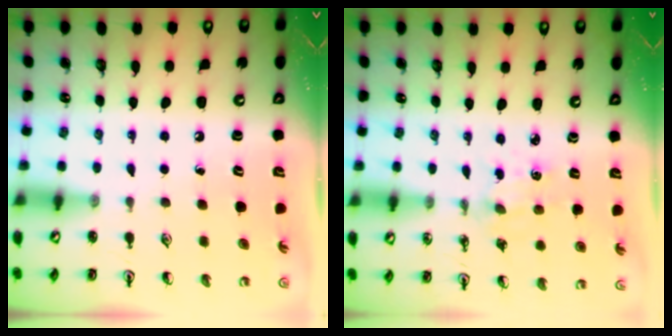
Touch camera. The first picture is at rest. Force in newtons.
{"total": 2.8, "press": 2.8, "slide": 0.4}